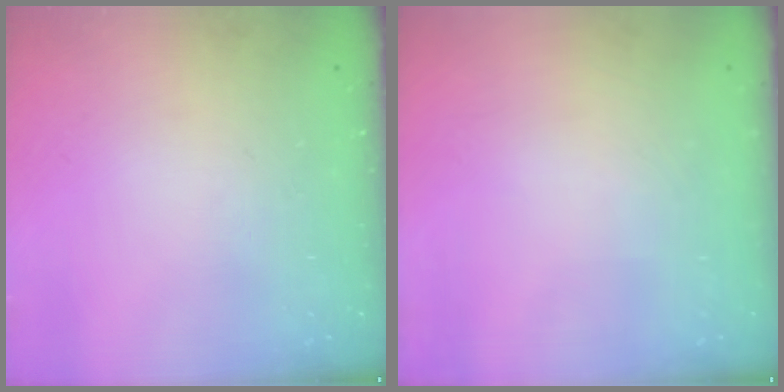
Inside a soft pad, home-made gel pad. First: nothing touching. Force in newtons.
{"total": 0.0}